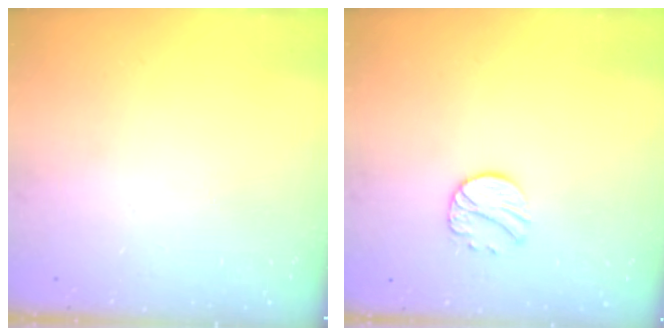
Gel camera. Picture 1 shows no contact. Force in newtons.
{"total": 9.3, "press": 9.3, "slide": 0.6}